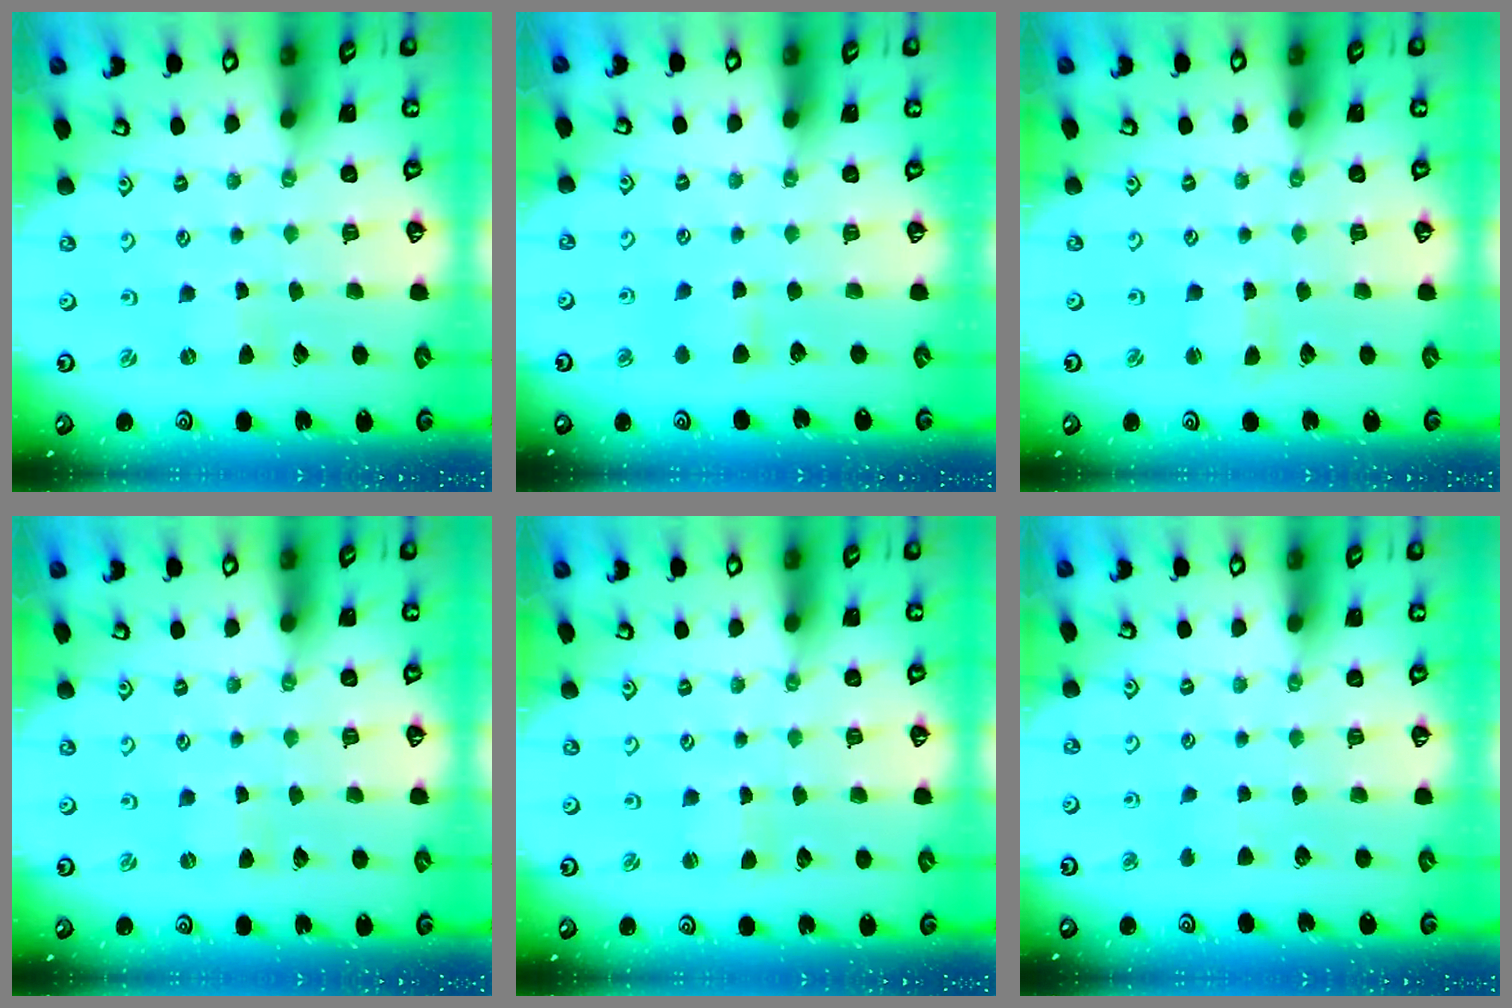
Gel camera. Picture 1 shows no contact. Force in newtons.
{"total": 5.0, "press": 4.9, "slide": 0.7}
{"total": 1.2, "press": 1.1, "slide": 0.3}
{"total": 0.0}
{"total": 0.8, "press": 0.8, "slide": 0.0}
{"total": 3.0, "press": 3.0, "slide": 0.3}